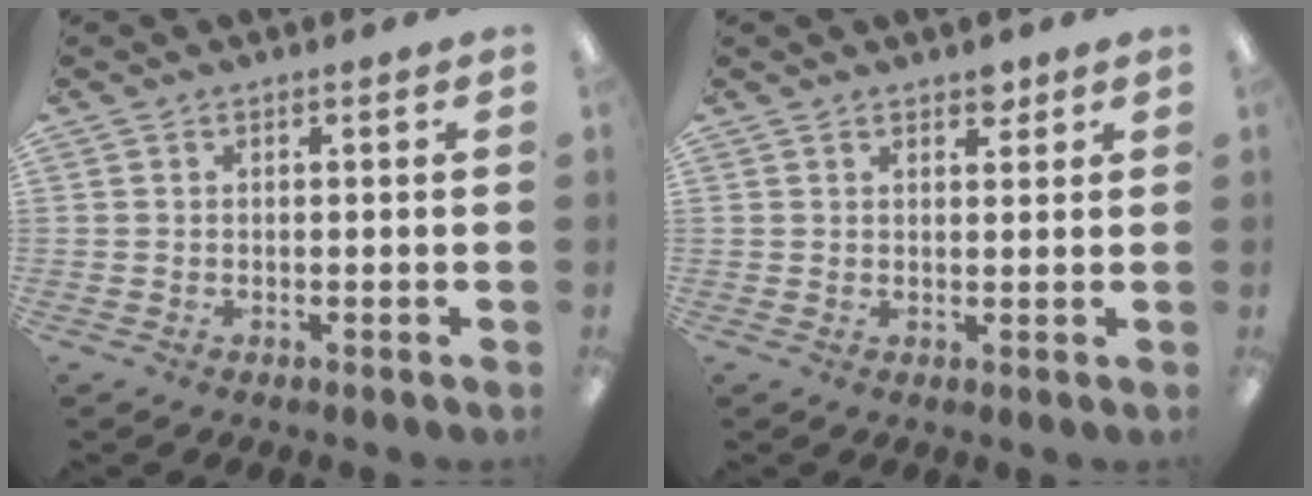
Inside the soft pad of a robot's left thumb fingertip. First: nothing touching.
{"total": 2.5, "force": [2.0, 1.1, 1.0], "torque": [-0.007, -0.007, 0.034]}